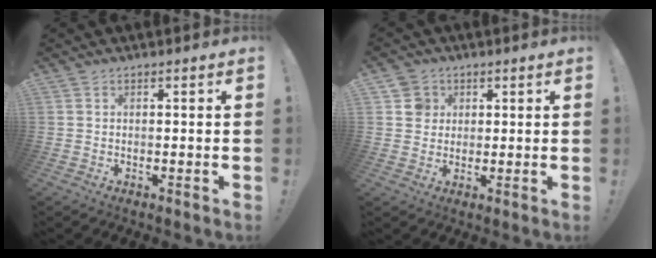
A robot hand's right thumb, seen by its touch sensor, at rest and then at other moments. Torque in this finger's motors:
{"motor_torque": [-0.10, 0.07, 0.26, 0.03, -0.02]}